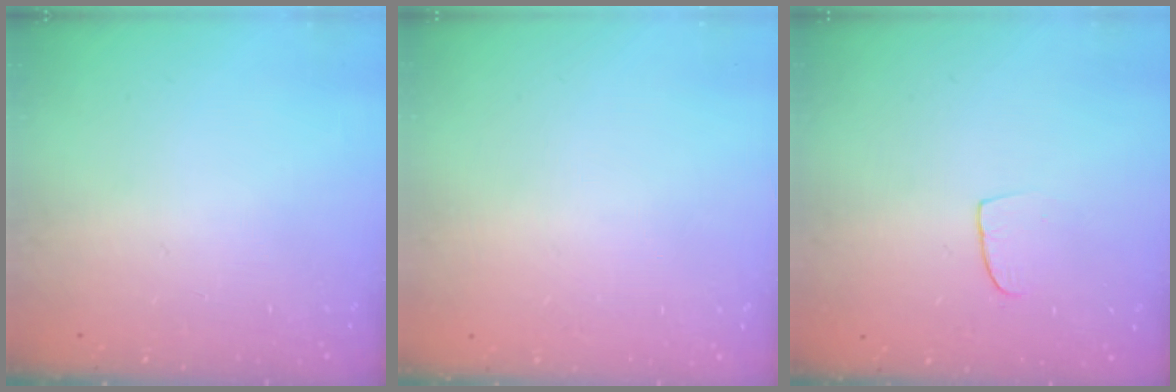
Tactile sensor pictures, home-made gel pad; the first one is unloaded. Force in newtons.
{"total": 0.0}
{"total": 5.8, "press": 5.8, "slide": 0.4}